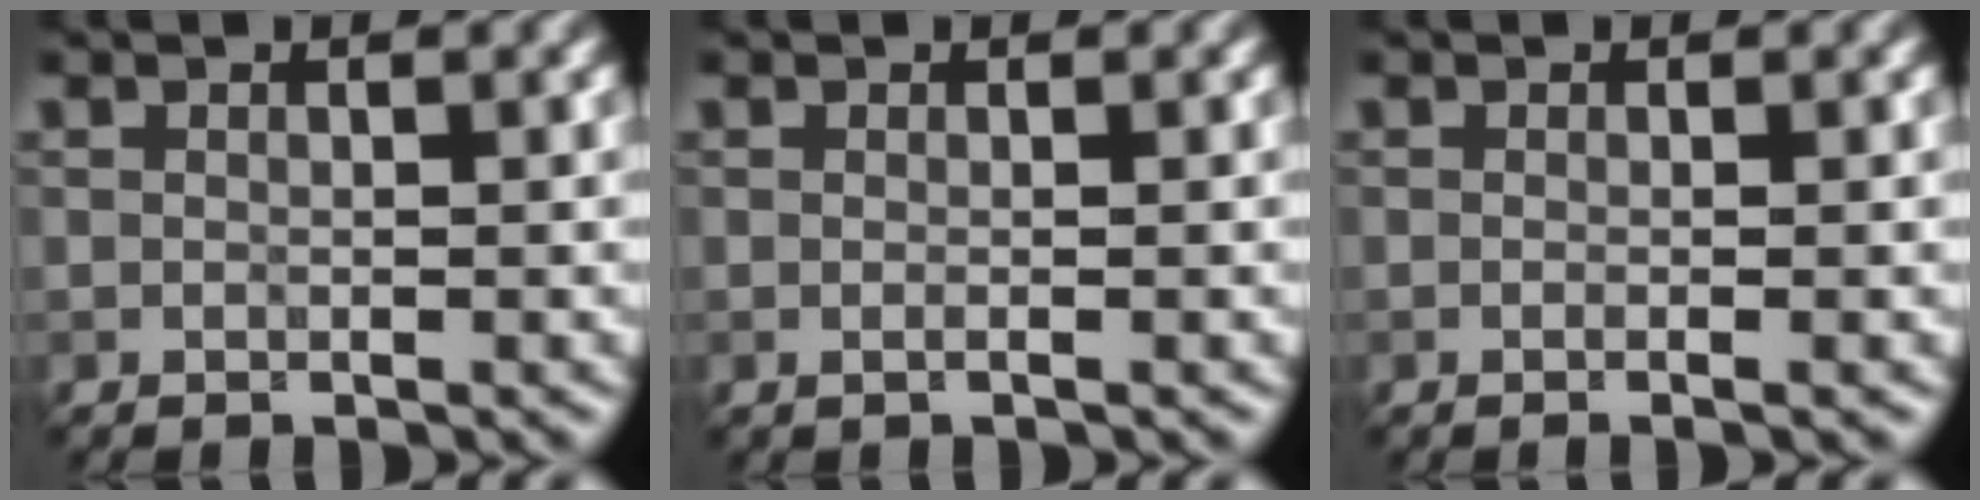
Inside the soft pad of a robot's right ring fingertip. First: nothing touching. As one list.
[{"total": 0.5, "force": [0.0, 0.1, 0.5], "torque": [-0.012, -0.007, -0.004]}, {"total": 1.4, "force": [0.0, 0.6, 1.2], "torque": [-0.005, -0.011, -0.012]}]